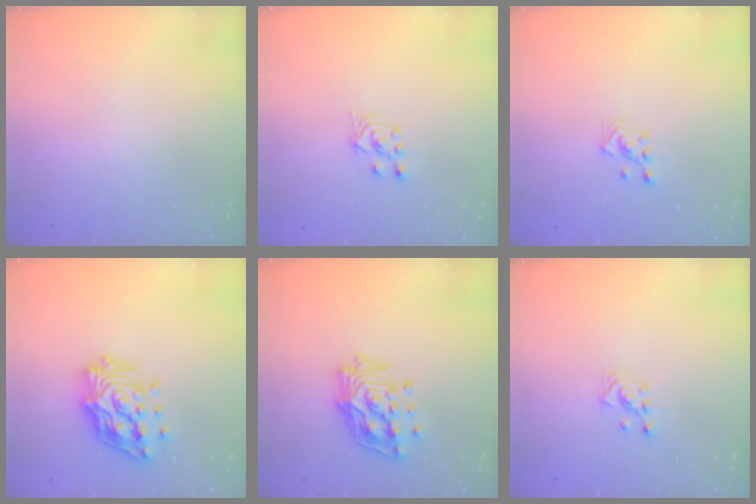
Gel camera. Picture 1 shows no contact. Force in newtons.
{"total": 3.0, "press": 2.8, "slide": 0.9}
{"total": 2.5, "press": 2.3, "slide": 1.0}
{"total": 17.7, "press": 17.6, "slide": 2.0}
{"total": 14.8, "press": 14.7, "slide": 2.0}
{"total": 2.9, "press": 2.9, "slide": 0.3}